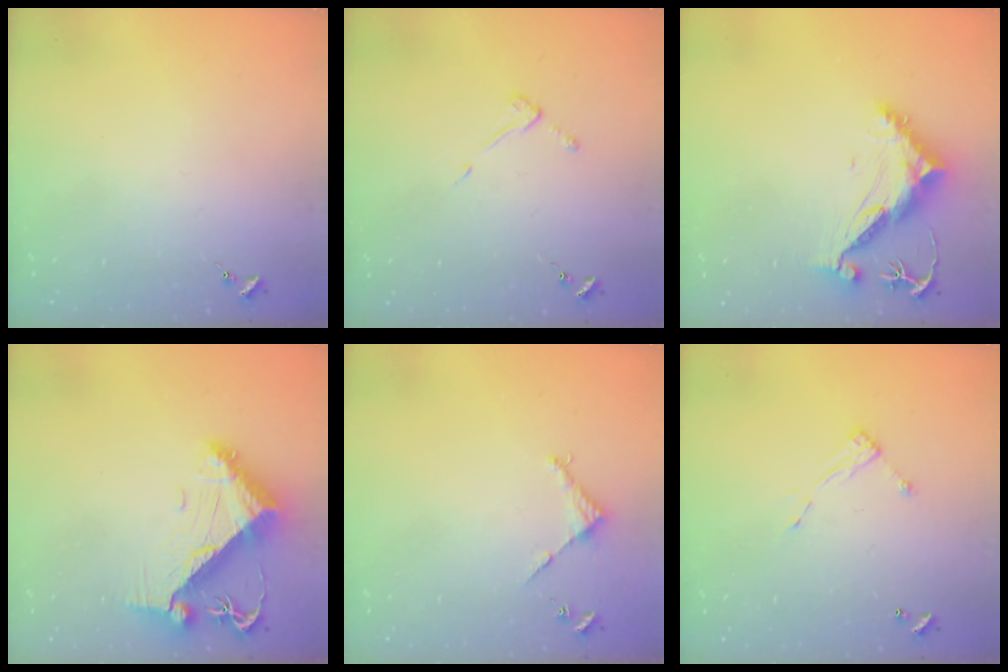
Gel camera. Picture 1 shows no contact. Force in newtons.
{"total": 3.8, "press": 3.8, "slide": 0.4}
{"total": 11.7, "press": 11.7, "slide": 0.9}
{"total": 11.0, "press": 10.9, "slide": 1.4}
{"total": 2.9, "press": 2.8, "slide": 0.2}
{"total": 6.1, "press": 6.1, "slide": 0.2}